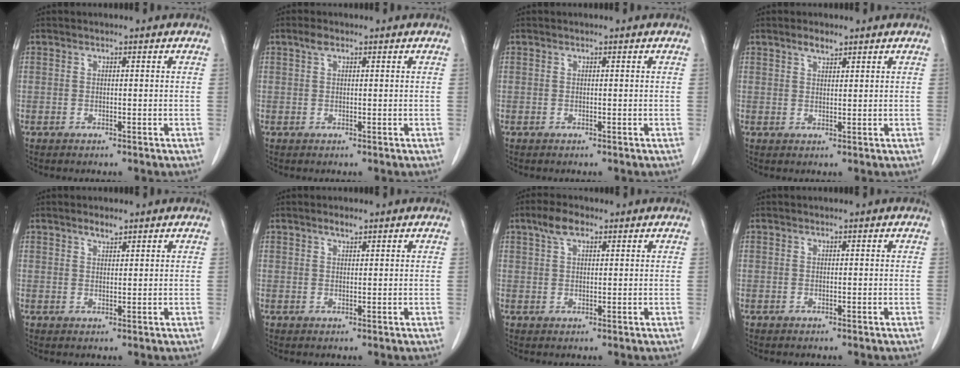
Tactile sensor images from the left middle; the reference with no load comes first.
{"total": 1.3, "force": [0.8, 0.5, 0.9], "torque": [-0.020, 0.010, 0.015]}
{"total": 0.0}
{"total": 2.0, "force": [1.5, 0.6, 1.1], "torque": [-0.023, 0.001, 0.028]}
{"total": 1.7, "force": [1.4, 0.4, 0.9], "torque": [-0.019, -0.001, 0.026]}
{"total": 1.3, "force": [1.0, 0.3, 0.8], "torque": [-0.019, 0.000, 0.019]}
{"total": 3.7, "force": [2.3, 1.5, 2.5], "torque": [-0.055, 0.011, 0.045]}
{"total": 0.0}